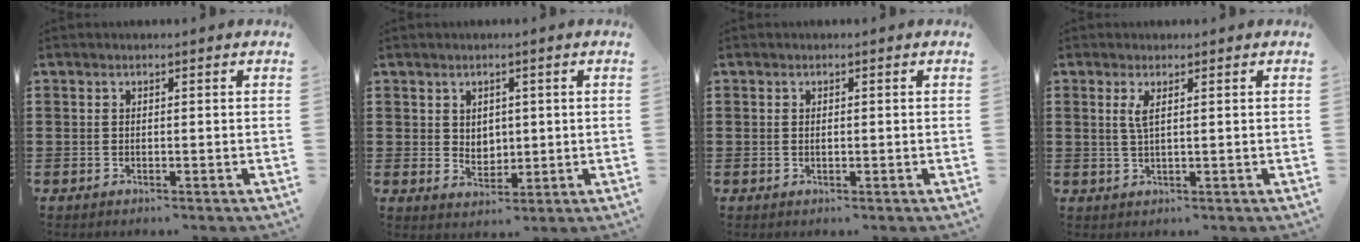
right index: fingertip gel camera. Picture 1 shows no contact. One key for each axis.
{"total": 2.9, "fx": 1.3, "fy": 2.5, "fz": 0.8, "tx": -0.016, "ty": 0.009, "tz": 0.022}
{"total": 0.7, "fx": 0.1, "fy": 0.2, "fz": 0.6, "tx": -0.015, "ty": -0.004, "tz": 0.002}
{"total": 2.0, "fx": 0.7, "fy": 0.3, "fz": 1.8, "tx": -0.041, "ty": 0.002, "tz": 0.012}